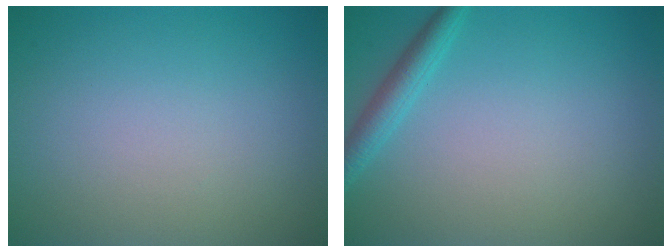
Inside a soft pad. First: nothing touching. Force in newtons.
{"total": 2.1, "press": 2.1, "slide": 0.1}